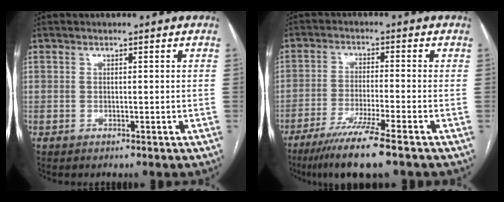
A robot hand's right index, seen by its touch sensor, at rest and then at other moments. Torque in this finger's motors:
{"motor_torque": [0.60, -0.45, 0.52, 0.17]}